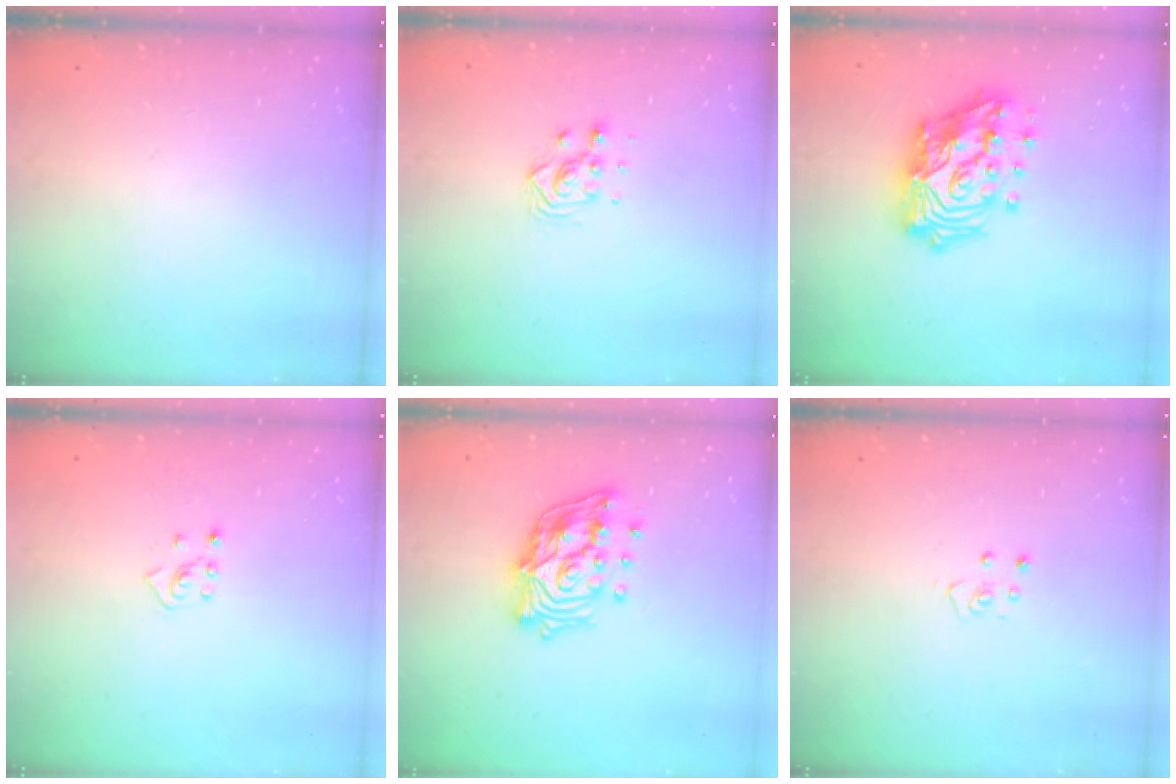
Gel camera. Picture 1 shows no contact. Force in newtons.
{"total": 5.1, "press": 5.1, "slide": 0.1}
{"total": 25.6, "press": 25.5, "slide": 2.2}
{"total": 4.2, "press": 4.1, "slide": 0.7}
{"total": 16.8, "press": 16.6, "slide": 2.6}
{"total": 3.9, "press": 3.9, "slide": 0.2}